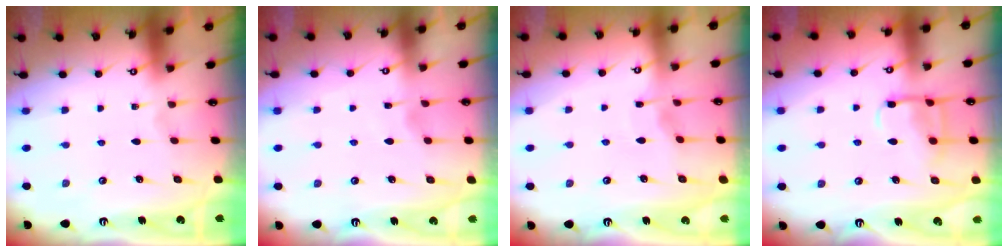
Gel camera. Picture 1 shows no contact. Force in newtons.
{"total": 2.7, "press": 2.7, "slide": 0.3}
{"total": 2.7, "press": 2.6, "slide": 0.4}
{"total": 9.5, "press": 9.5, "slide": 0.9}